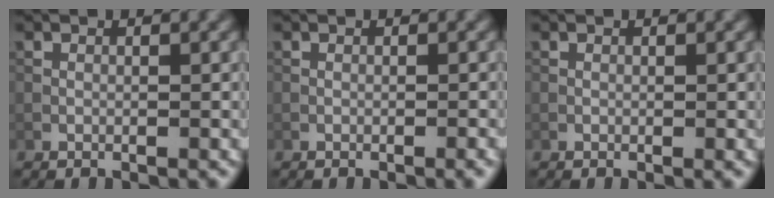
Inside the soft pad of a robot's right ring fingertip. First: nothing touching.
{"total": 0.9, "force": [-0.7, 0.2, 0.6], "torque": [-0.016, 0.004, -0.010]}
{"total": 0.0}